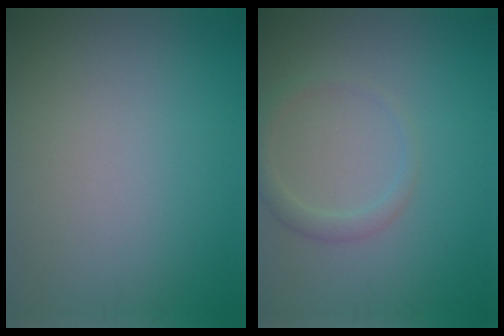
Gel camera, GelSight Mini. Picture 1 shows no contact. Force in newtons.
{"total": 1.7, "press": 1.7, "slide": 0.1}